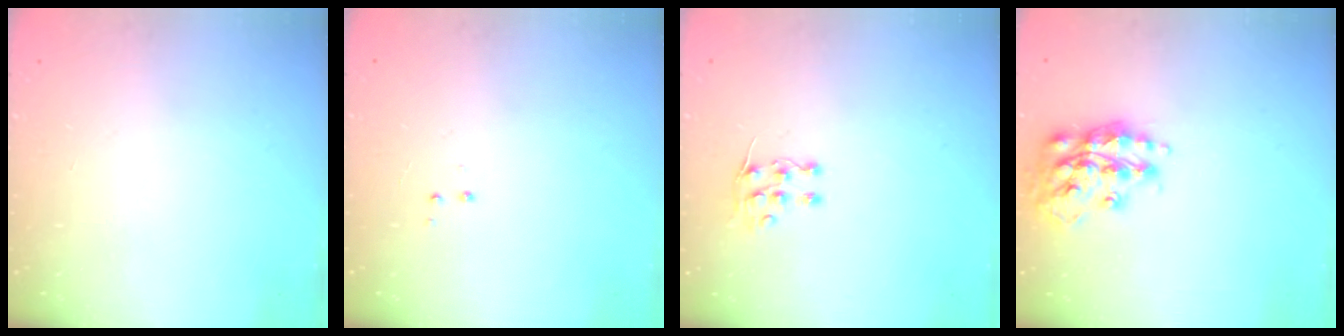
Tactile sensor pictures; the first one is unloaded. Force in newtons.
{"total": 2.9, "press": 2.8, "slide": 0.4}
{"total": 5.9, "press": 5.9, "slide": 0.5}
{"total": 15.5, "press": 15.4, "slide": 1.3}